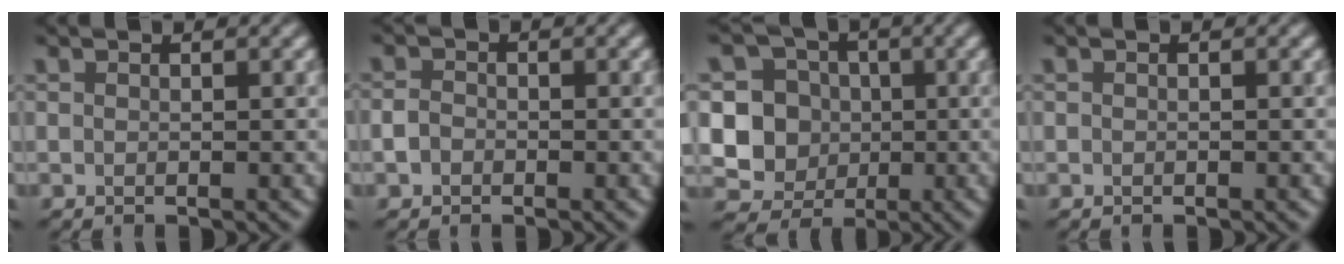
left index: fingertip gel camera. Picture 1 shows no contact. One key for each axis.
{"total": 1.1, "fx": -0.5, "fy": 0.9, "fz": 0.4, "tx": -0.005, "ty": 0.005, "tz": -0.013}
{"total": 8.2, "fx": -0.2, "fy": 7.9, "fz": 2.1, "tx": -0.043, "ty": 0.019, "tz": -0.024}
{"total": 0.0}